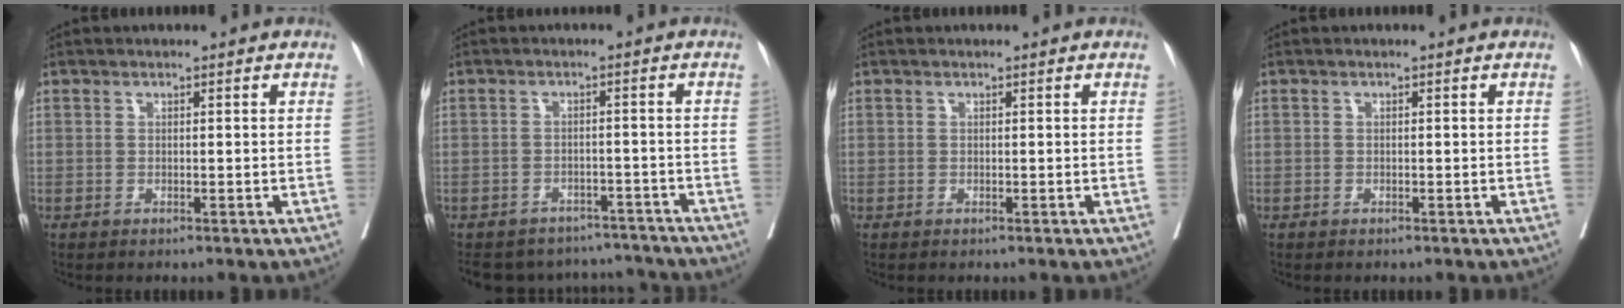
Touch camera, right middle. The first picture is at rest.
{"total": 12.2, "force": [-11.3, 4.3, 1.3], "torque": [-0.025, 0.018, -0.140]}
{"total": 0.0}
{"total": 0.7, "force": [-0.2, 0.6, -0.1], "torque": [0.004, 0.007, -0.006]}